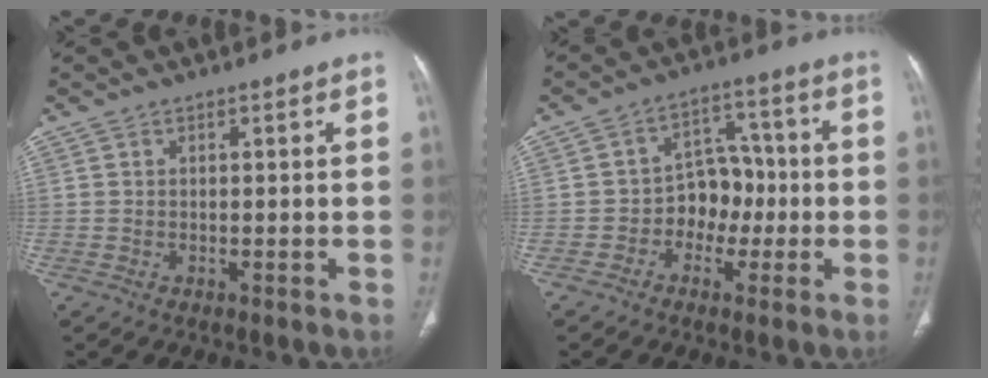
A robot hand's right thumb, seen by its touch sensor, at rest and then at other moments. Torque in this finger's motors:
{"motor_torque": [0.79, 0.97, 0.54, -0.33, -0.01]}